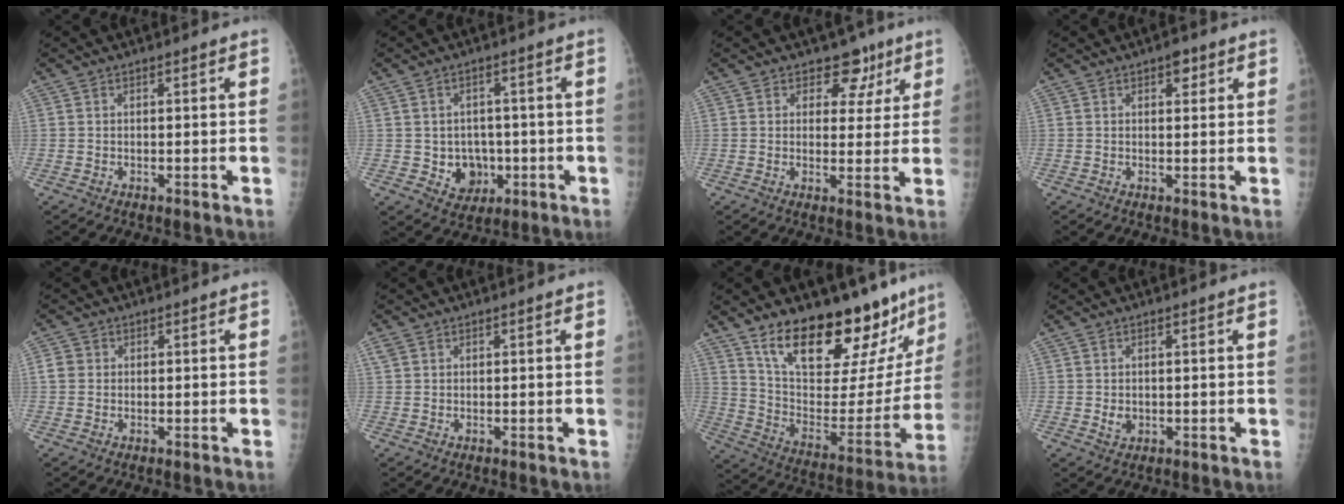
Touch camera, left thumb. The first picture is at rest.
{"total": 6.5, "force": [-1.1, 5.7, 2.8], "torque": [-0.006, 0.008, -0.006]}
{"total": 6.3, "force": [3.8, 4.5, 2.0], "torque": [0.019, -0.011, 0.048]}
{"total": 2.6, "force": [1.5, 1.4, 1.6], "torque": [-0.008, -0.003, 0.017]}
{"total": 2.4, "force": [0.2, 2.2, 0.9], "torque": [-0.007, 0.003, 0.003]}
{"total": 1.5, "force": [0.8, 1.1, 0.6], "torque": [-0.010, 0.007, 0.018]}
{"total": 28.2, "force": [20.2, 11.0, 16.3], "torque": [-0.202, -0.092, 0.312]}
{"total": 2.0, "force": [0.0, 1.7, 1.1], "torque": [-0.011, -0.001, 0.006]}